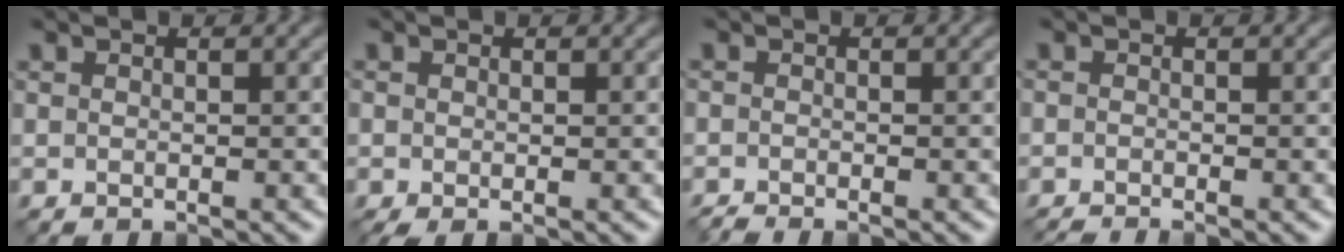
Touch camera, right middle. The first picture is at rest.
{"total": 1.1, "force": [-0.3, 0.7, 0.9], "torque": [-0.020, -0.007, -0.006]}
{"total": 0.9, "force": [-0.9, 0.0, 0.2], "torque": [-0.001, -0.007, -0.022]}
{"total": 1.4, "force": [-1.4, 0.0, 0.5], "torque": [-0.009, -0.009, -0.028]}